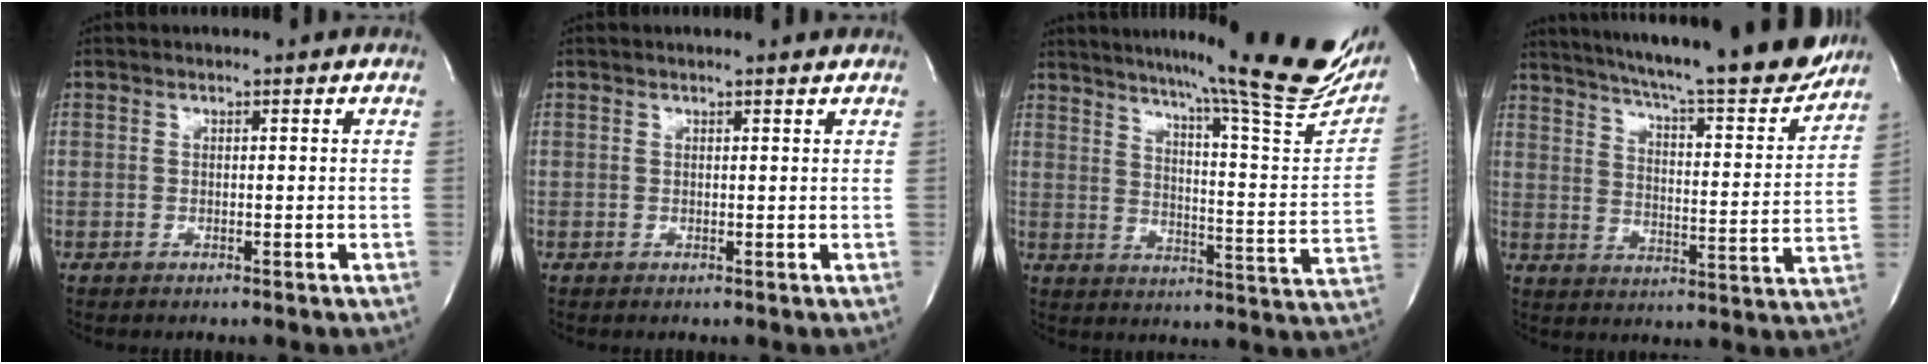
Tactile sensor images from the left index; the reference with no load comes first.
{"total": 1.1, "force": [1.0, -0.2, 0.2], "torque": [-0.014, -0.002, 0.013]}
{"total": 26.7, "force": [22.2, 0.9, 14.9], "torque": [-0.220, -0.073, 0.282]}
{"total": 24.3, "force": [21.6, 1.6, 11.1], "torque": [-0.181, -0.048, 0.289]}